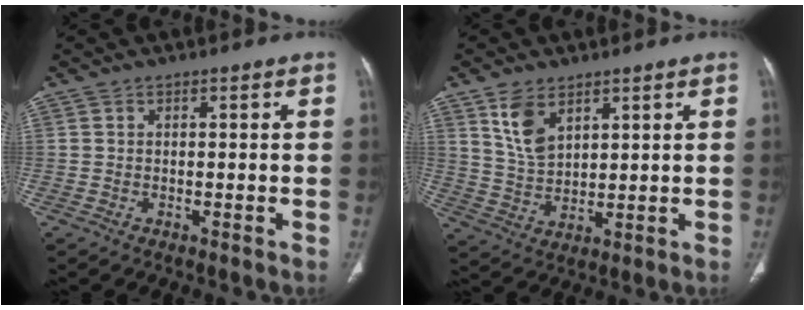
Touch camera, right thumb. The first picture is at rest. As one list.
[{"total": 6.5, "force": [3.7, 3.5, 4.1], "torque": [-0.070, -0.021, 0.082]}]